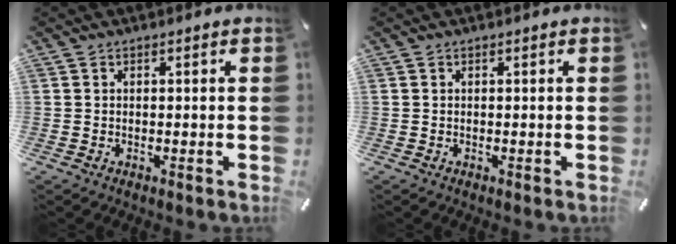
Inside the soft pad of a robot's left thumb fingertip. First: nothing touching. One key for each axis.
{"total": 0.0}